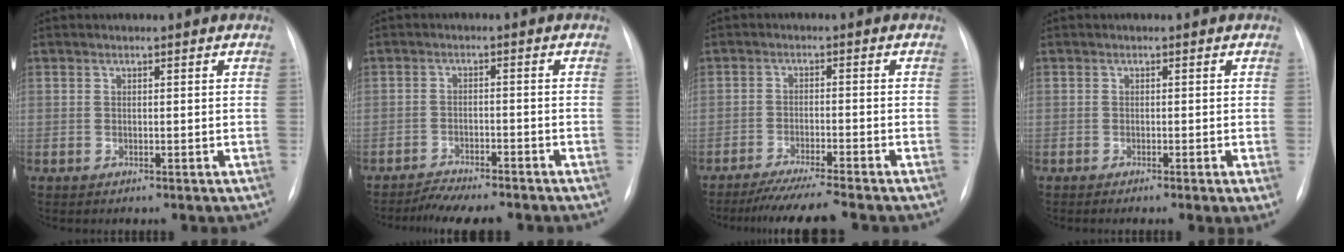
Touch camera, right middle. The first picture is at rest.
{"total": 7.2, "force": [-6.6, 0.8, 2.7], "torque": [-0.036, -0.011, -0.102]}
{"total": 7.8, "force": [-6.9, -1.2, 3.5], "torque": [-0.046, -0.029, -0.113]}
{"total": 2.4, "force": [-1.1, 0.0, 2.1], "torque": [-0.024, -0.007, -0.018]}